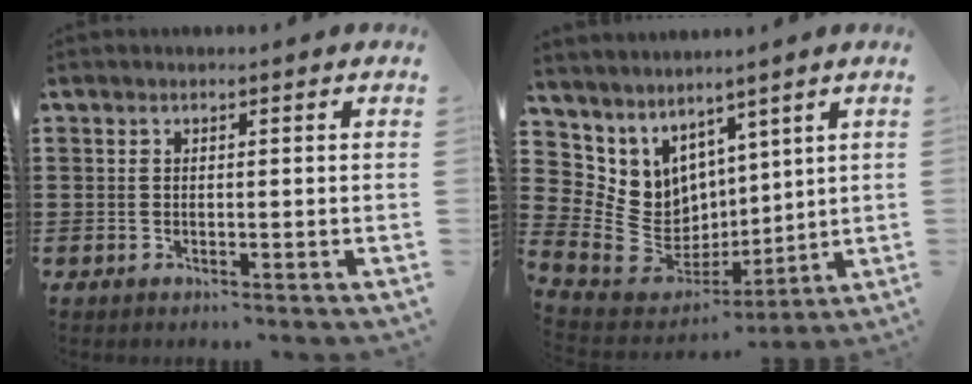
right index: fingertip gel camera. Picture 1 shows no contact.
{"total": 7.1, "force": [3.0, 6.4, 0.6], "torque": [-0.069, -0.043, 0.063]}